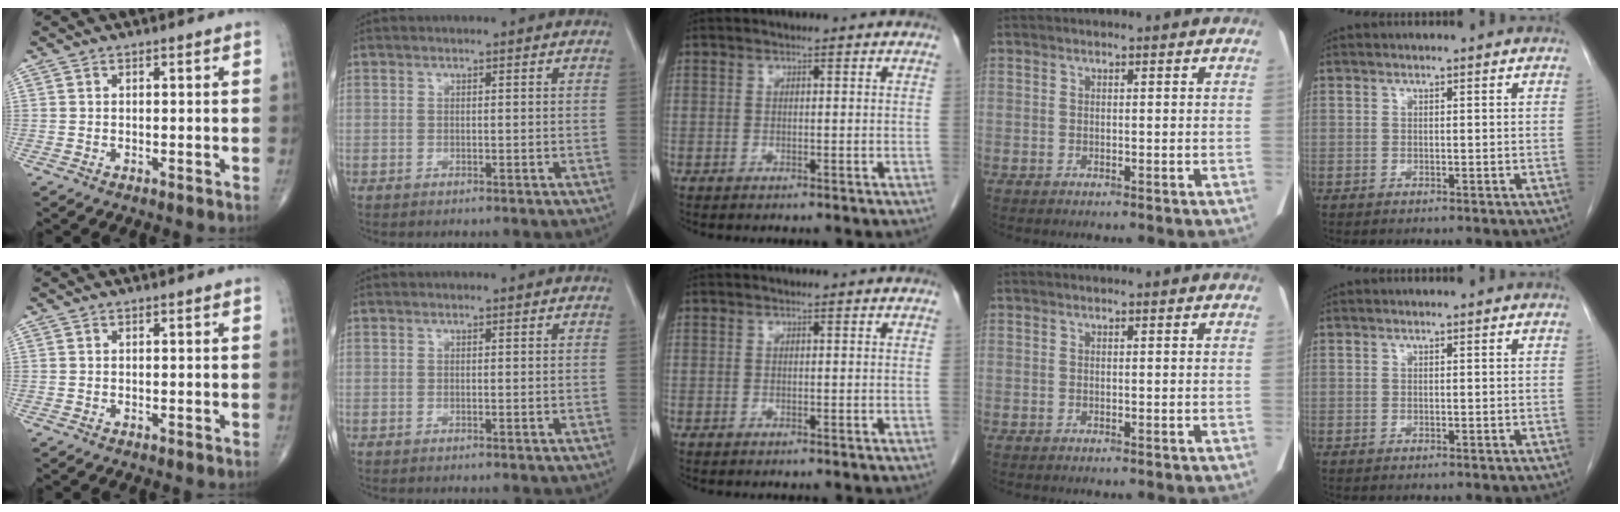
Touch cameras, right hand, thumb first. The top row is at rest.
{}